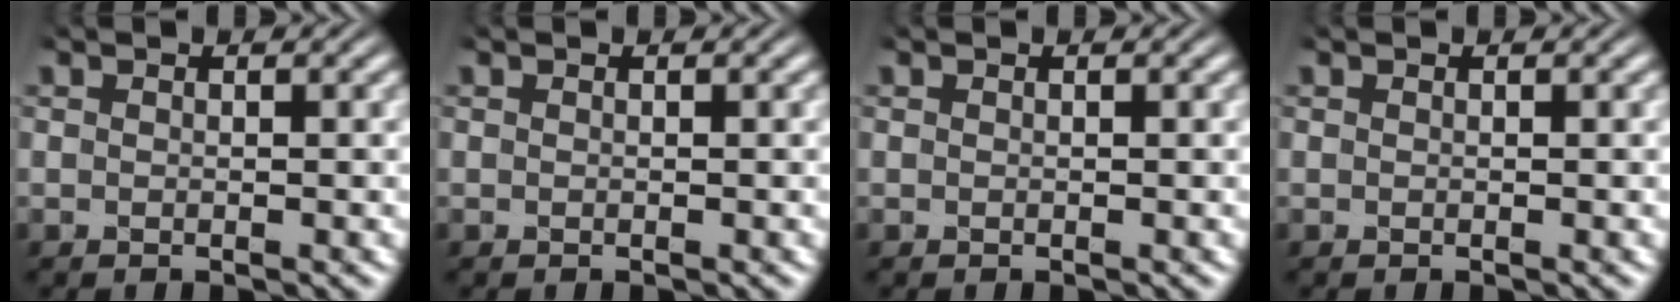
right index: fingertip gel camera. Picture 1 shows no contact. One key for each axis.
{"total": 0.0}
{"total": 0.0}
{"total": 0.0}